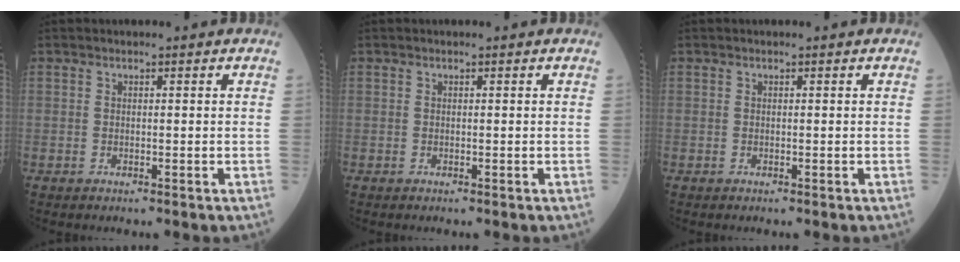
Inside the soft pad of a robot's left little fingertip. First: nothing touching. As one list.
[{"total": 0.0}, {"total": 0.0}]